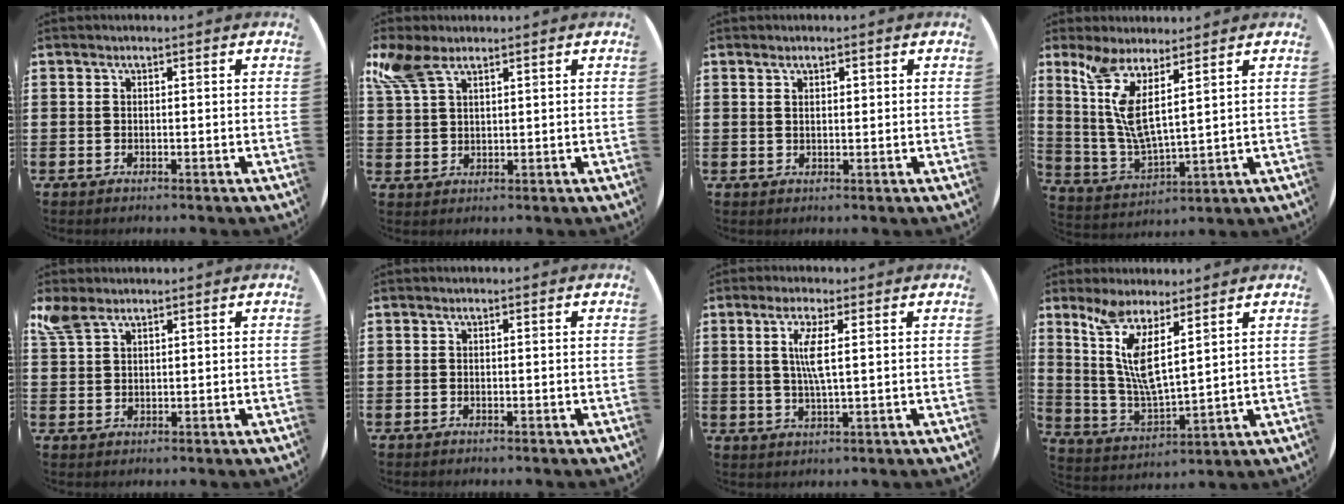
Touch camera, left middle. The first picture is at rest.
{"total": 4.8, "force": [3.3, 2.2, 2.8], "torque": [-0.065, 0.000, 0.063]}
{"total": 0.9, "force": [0.5, 0.3, 0.7], "torque": [-0.014, 0.003, 0.010]}
{"total": 6.1, "force": [3.9, 0.8, 4.6], "torque": [-0.114, -0.030, 0.065]}
{"total": 2.9, "force": [2.2, 1.3, 1.3], "torque": [-0.031, 0.001, 0.044]}
{"total": 0.0}
{"total": 4.5, "force": [1.4, 0.5, 4.3], "torque": [-0.088, 0.002, 0.020]}
{"total": 7.4, "force": [5.0, 1.1, 5.3], "torque": [-0.127, -0.032, 0.085]}